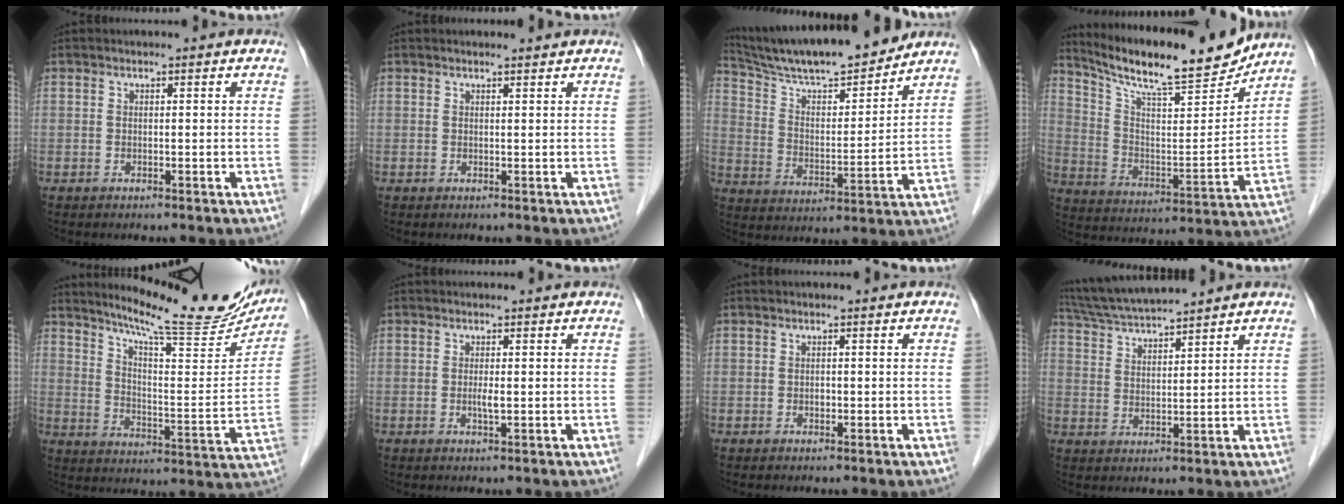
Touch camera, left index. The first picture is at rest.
{"total": 0.9, "force": [0.9, -0.1, 0.1], "torque": [-0.006, -0.002, 0.013]}
{"total": 17.1, "force": [15.6, 1.3, 6.9], "torque": [-0.127, -0.004, 0.261]}
{"total": 18.4, "force": [16.5, 1.7, 8.1], "torque": [-0.150, -0.018, 0.262]}
{"total": 20.8, "force": [18.3, 2.3, 9.6], "torque": [-0.143, -0.046, 0.247]}
{"total": 1.3, "force": [-0.2, 0.1, 1.3], "torque": [-0.026, -0.005, -0.005]}
{"total": 0.6, "force": [-0.4, 0.4, 0.3], "torque": [-0.004, -0.002, -0.009]}
{"total": 9.3, "force": [8.6, -0.7, 3.4], "torque": [-0.067, 0.021, 0.156]}